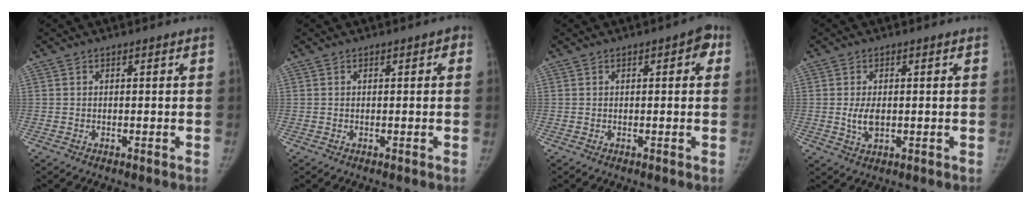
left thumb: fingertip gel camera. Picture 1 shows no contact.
{"total": 1.6, "force": [0.4, 0.9, 1.3], "torque": [-0.007, 0.006, 0.000]}
{"total": 2.7, "force": [0.6, 1.6, 2.1], "torque": [-0.003, 0.006, -0.001]}
{"total": 3.8, "force": [-0.2, 2.2, 3.1], "torque": [-0.056, -0.007, 0.001]}